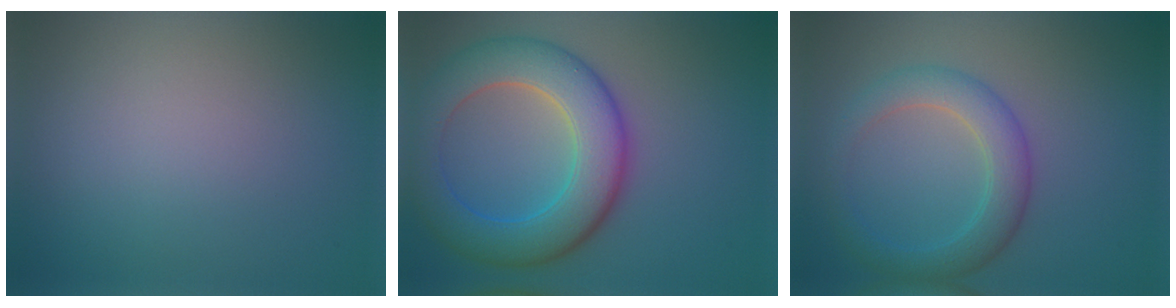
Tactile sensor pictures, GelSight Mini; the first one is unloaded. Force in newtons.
{"total": 8.7, "press": 8.7, "slide": 0.2}
{"total": 4.0, "press": 4.0, "slide": 0.1}